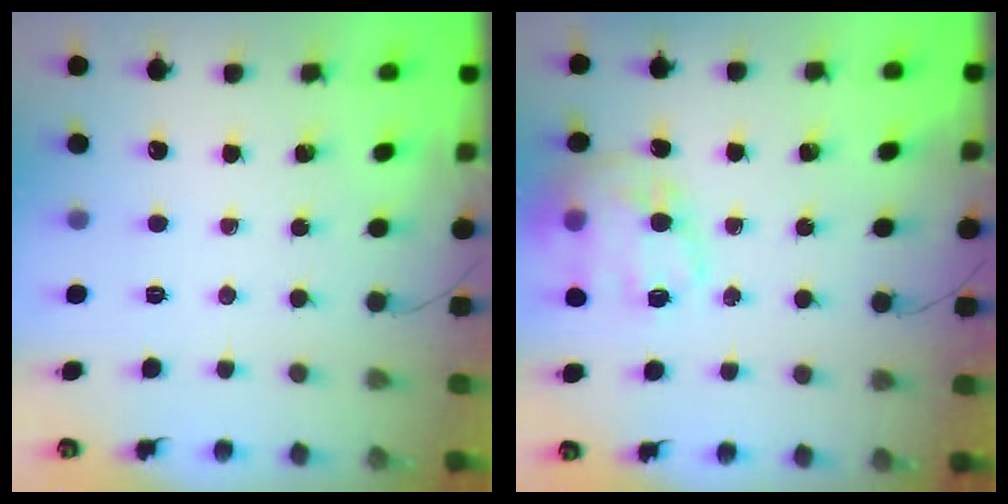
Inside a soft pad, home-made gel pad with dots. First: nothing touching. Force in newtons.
{"total": 17.0, "press": 16.8, "slide": 2.4}